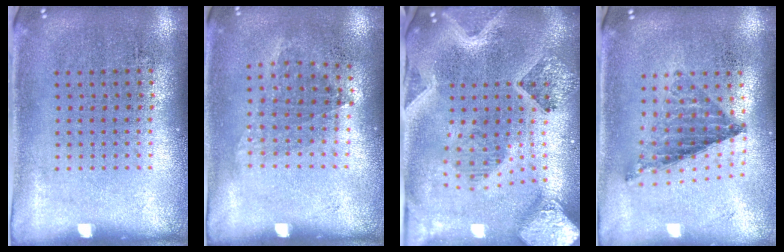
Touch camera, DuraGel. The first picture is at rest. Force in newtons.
{"total": 1.0, "press": 0.8, "slide": 0.6}
{"total": 4.2, "press": 3.2, "slide": 2.6}
{"total": 0.7, "press": 0.7, "slide": 0.0}